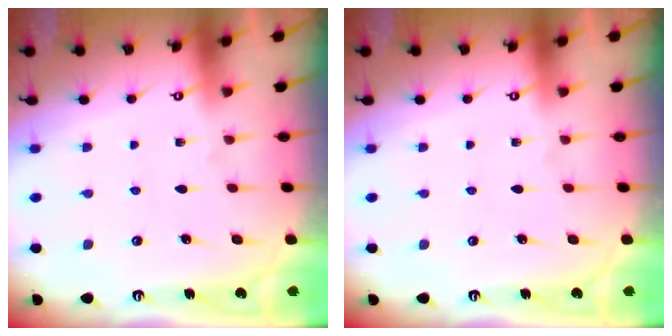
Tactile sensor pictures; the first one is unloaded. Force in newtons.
{"total": 0.0}